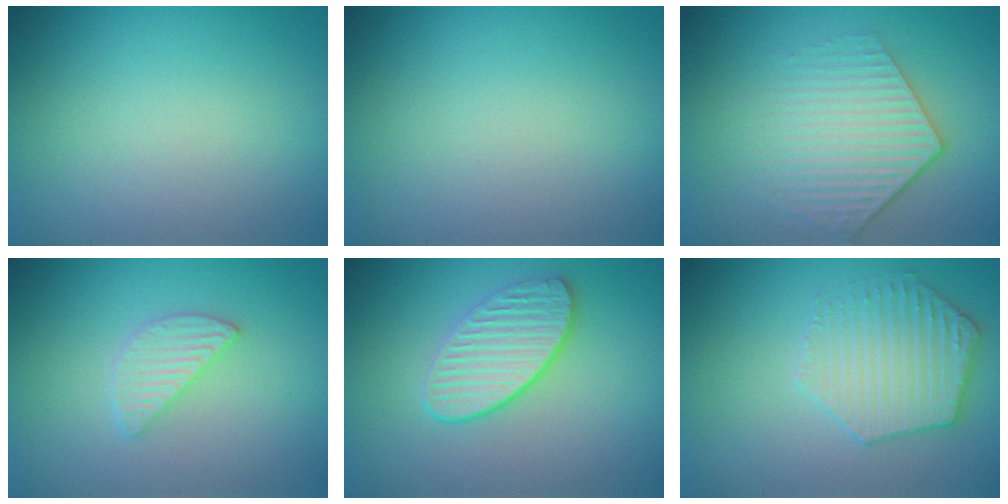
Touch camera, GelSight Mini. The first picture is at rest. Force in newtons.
{"total": 0.0}
{"total": 4.3, "press": 3.2, "slide": 3.0}
{"total": 2.0, "press": 2.0, "slide": 0.2}
{"total": 3.5, "press": 3.2, "slide": 1.3}
{"total": 3.5, "press": 3.4, "slide": 0.4}